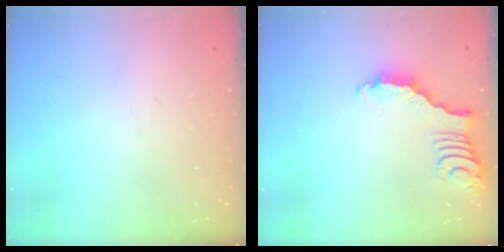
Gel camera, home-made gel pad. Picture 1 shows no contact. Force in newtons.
{"total": 2.7, "press": 2.7, "slide": 0.4}